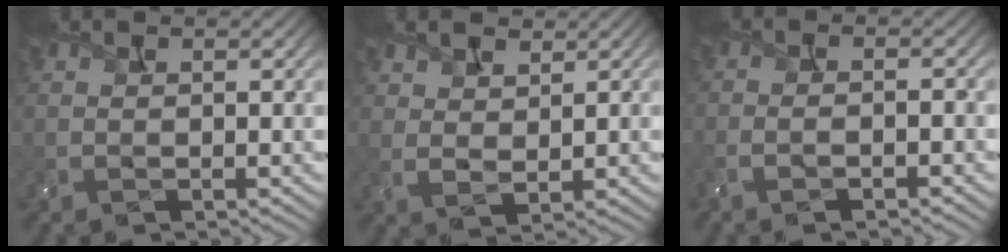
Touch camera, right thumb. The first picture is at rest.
{"total": 3.9, "force": [2.8, 2.0, 1.8], "torque": [-0.039, -0.001, 0.056]}
{"total": 3.0, "force": [-1.6, 0.7, 2.4], "torque": [-0.033, 0.008, -0.036]}